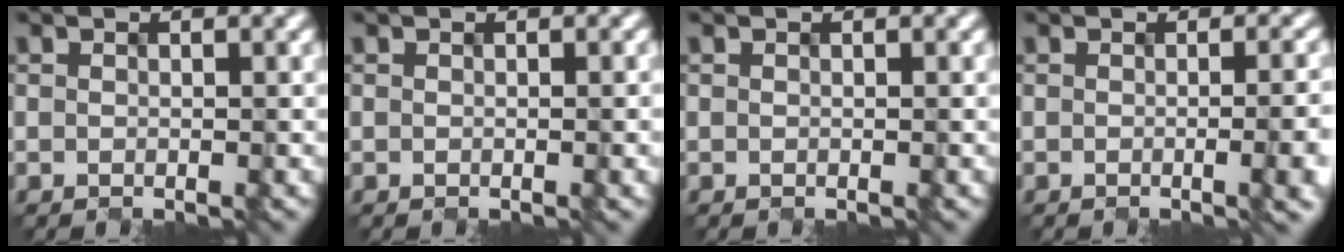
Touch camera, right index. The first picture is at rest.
{"total": 0.7, "force": [-0.1, 0.2, 0.6], "torque": [-0.009, 0.001, -0.003]}
{"total": 0.0}
{"total": 6.0, "force": [-0.8, 2.7, 5.3], "torque": [-0.023, 0.011, -0.006]}